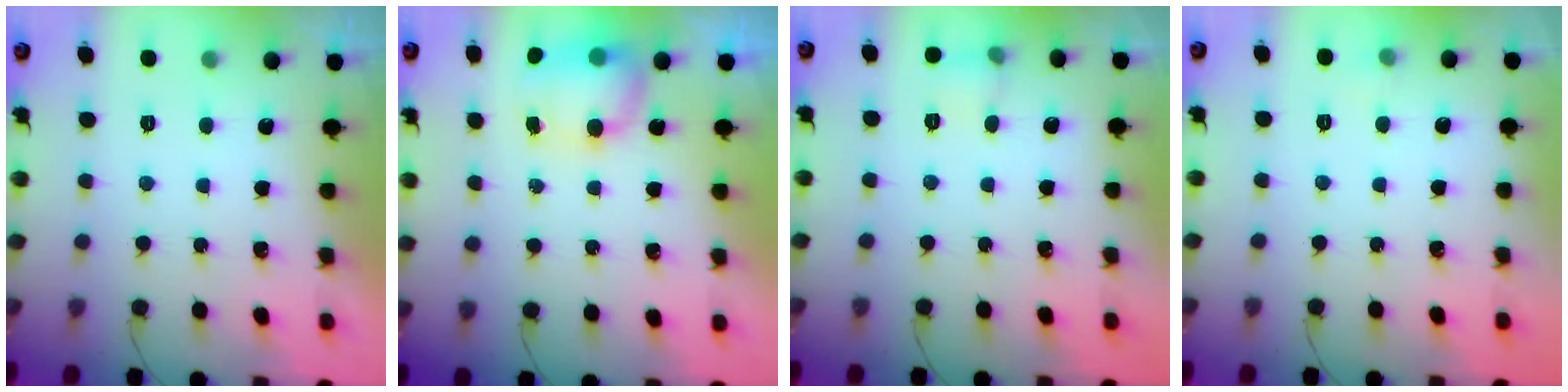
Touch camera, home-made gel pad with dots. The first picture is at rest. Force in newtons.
{"total": 8.0, "press": 7.6, "slide": 2.6}
{"total": 6.0, "press": 5.6, "slide": 2.0}
{"total": 3.5, "press": 3.4, "slide": 1.0}